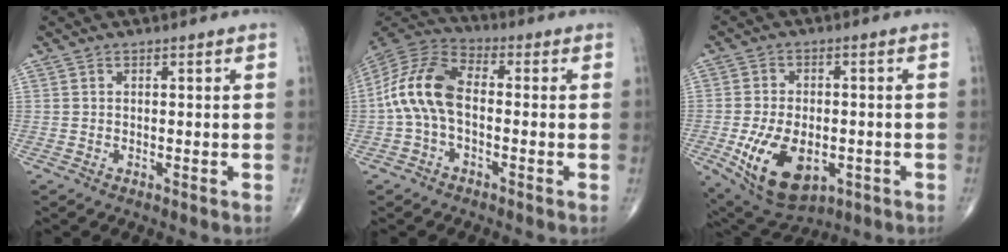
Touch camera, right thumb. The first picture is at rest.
{"total": 11.8, "force": [-1.0, 6.6, 9.7], "torque": [-0.201, 0.033, -0.030]}
{"total": 14.4, "force": [-4.2, 8.4, 10.9], "torque": [-0.179, 0.001, -0.052]}